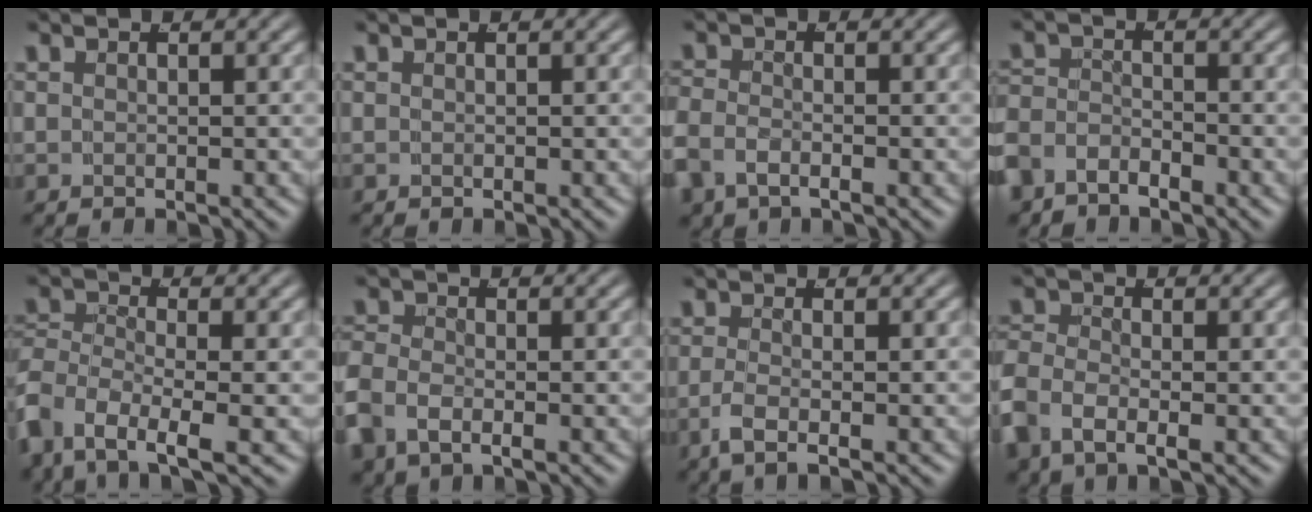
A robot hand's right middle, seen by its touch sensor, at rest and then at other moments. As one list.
[{"total": 0.0}, {"total": 3.0, "force": [-1.4, 2.1, 1.6], "torque": [-0.050, -0.017, -0.019]}, {"total": 3.7, "force": [-2.8, 2.2, 1.1], "torque": [-0.031, -0.016, -0.046]}, {"total": 6.3, "force": [-2.4, 4.3, 3.9], "torque": [-0.122, -0.041, -0.031]}, {"total": 3.9, "force": [-1.4, 2.8, 2.3], "torque": [-0.066, -0.019, -0.016]}, {"total": 2.3, "force": [-1.3, 0.0, 1.9], "torque": [-0.046, -0.011, -0.018]}, {"total": 4.2, "force": [-1.5, 2.8, 2.7], "torque": [-0.077, -0.020, -0.020]}]